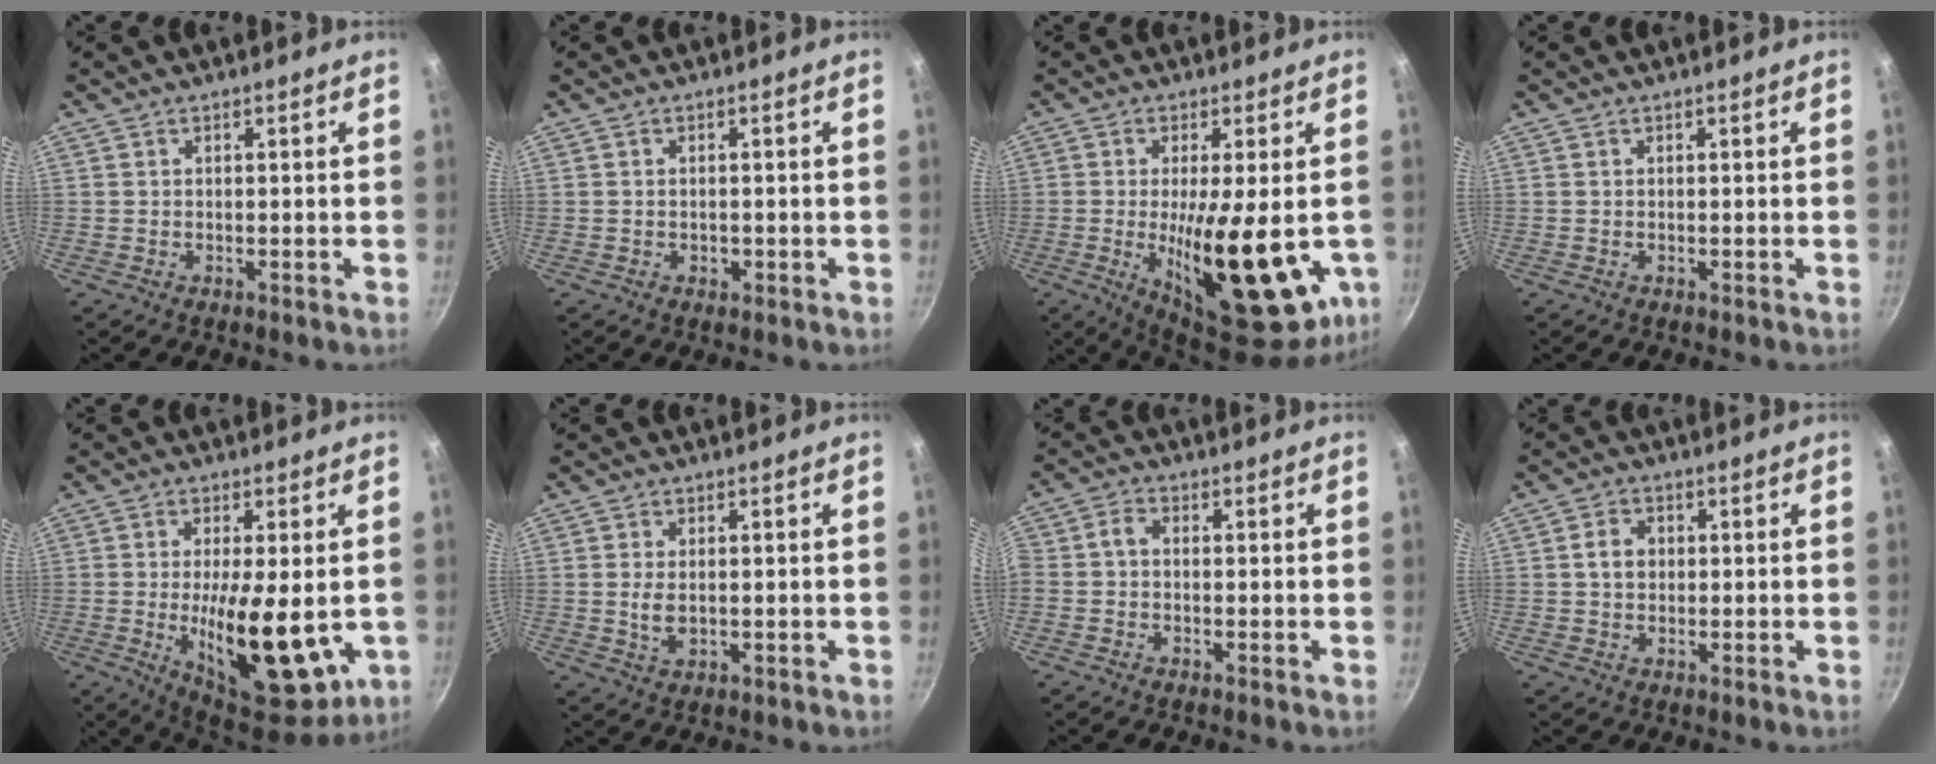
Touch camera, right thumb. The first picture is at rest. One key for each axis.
{"total": 1.3, "fx": -0.4, "fy": 1.0, "fz": 0.8, "tx": -0.009, "ty": 0.001, "tz": -0.006}
{"total": 22.3, "fx": -3.6, "fy": 7.4, "fz": 20.7, "tx": -0.296, "ty": -0.026, "tz": -0.040}
{"total": 0.0}
{"total": 18.5, "fx": -2.5, "fy": 7.3, "fz": 16.8, "tx": -0.245, "ty": -0.010, "tz": -0.025}
{"total": 3.8, "fx": -0.1, "fy": 2.2, "fz": 3.1, "tx": -0.061, "ty": -0.004, "tz": 0.002}
{"total": 2.9, "fx": -1.0, "fy": 1.9, "fz": 2.0, "tx": -0.047, "ty": 0.018, "tz": -0.032}
{"total": 3.7, "fx": 0.2, "fy": 3.0, "fz": 2.1, "tx": -0.021, "ty": 0.008, "tz": 0.000}